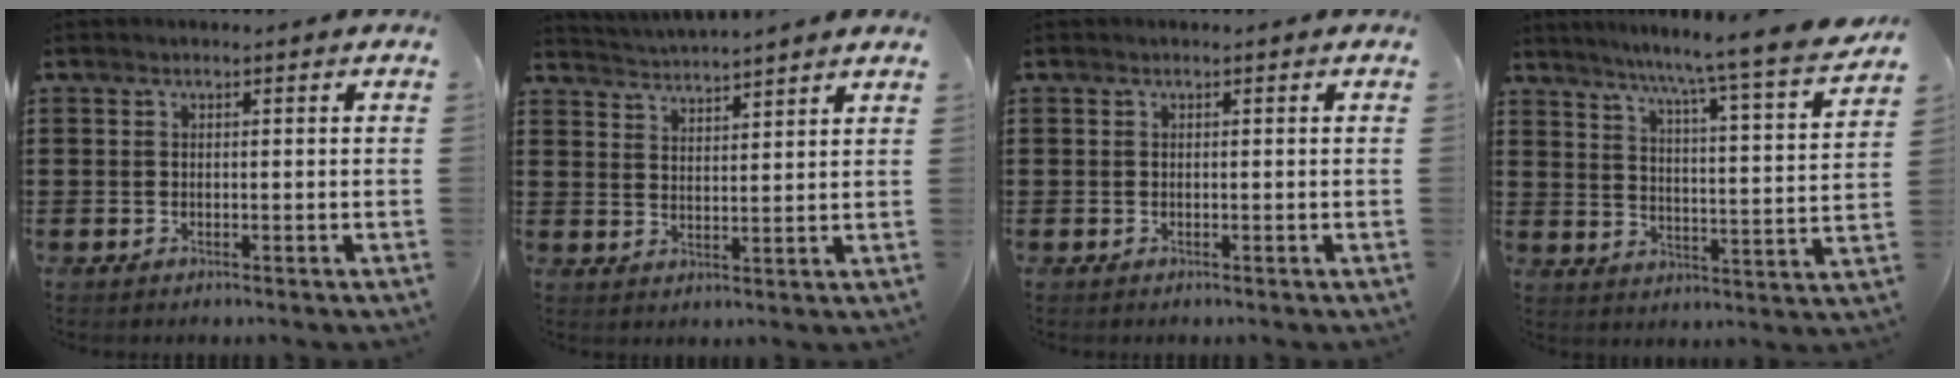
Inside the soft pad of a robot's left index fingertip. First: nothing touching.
{"total": 3.2, "force": [3.1, -0.7, -0.4], "torque": [-0.005, -0.019, 0.053]}
{"total": 0.0}
{"total": 6.7, "force": [5.9, -1.6, 2.9], "torque": [-0.064, -0.065, 0.086]}